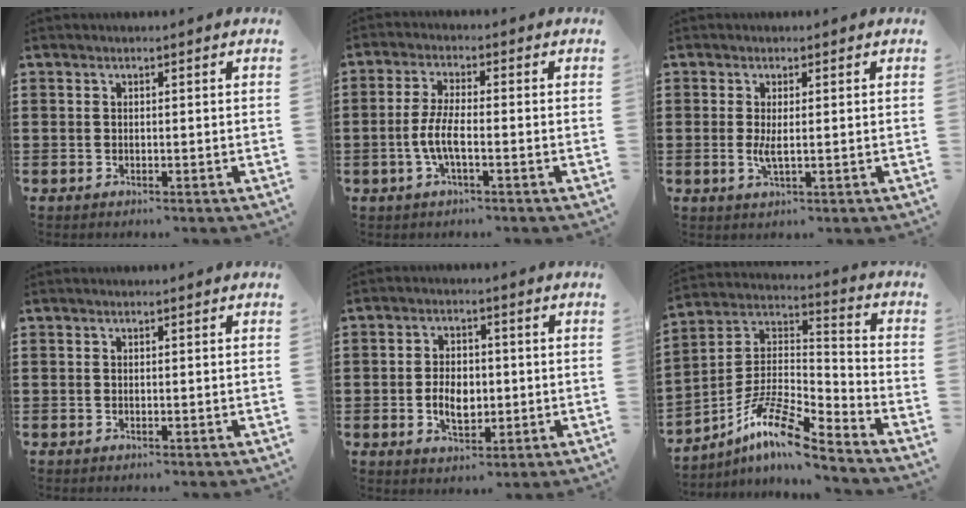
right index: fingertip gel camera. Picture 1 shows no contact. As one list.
[{"total": 5.0, "force": [-1.6, 1.2, 4.6], "torque": [-0.114, -0.009, -0.041]}, {"total": 2.5, "force": [-0.1, 0.5, 2.4], "torque": [-0.043, -0.003, -0.001]}, {"total": 0.0}, {"total": 5.4, "force": [-0.8, 3.4, 4.1], "torque": [-0.078, 0.002, -0.018]}, {"total": 10.9, "force": [-8.5, 1.6, 6.7], "torque": [-0.140, 0.004, -0.172]}]